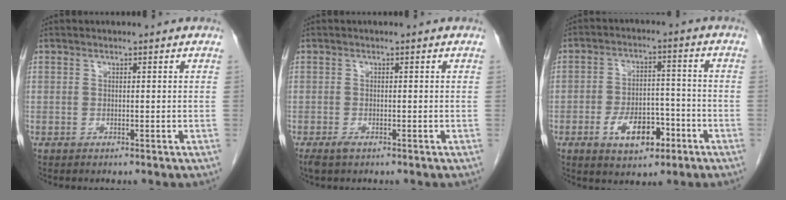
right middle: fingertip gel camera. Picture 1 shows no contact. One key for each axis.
{"total": 1.7, "fx": -1.0, "fy": 0.6, "fz": 1.2, "tx": -0.026, "ty": -0.005, "tz": -0.016}
{"total": 7.9, "fx": -3.7, "fy": 3.9, "fz": 5.8, "tx": -0.102, "ty": 0.008, "tz": -0.058}